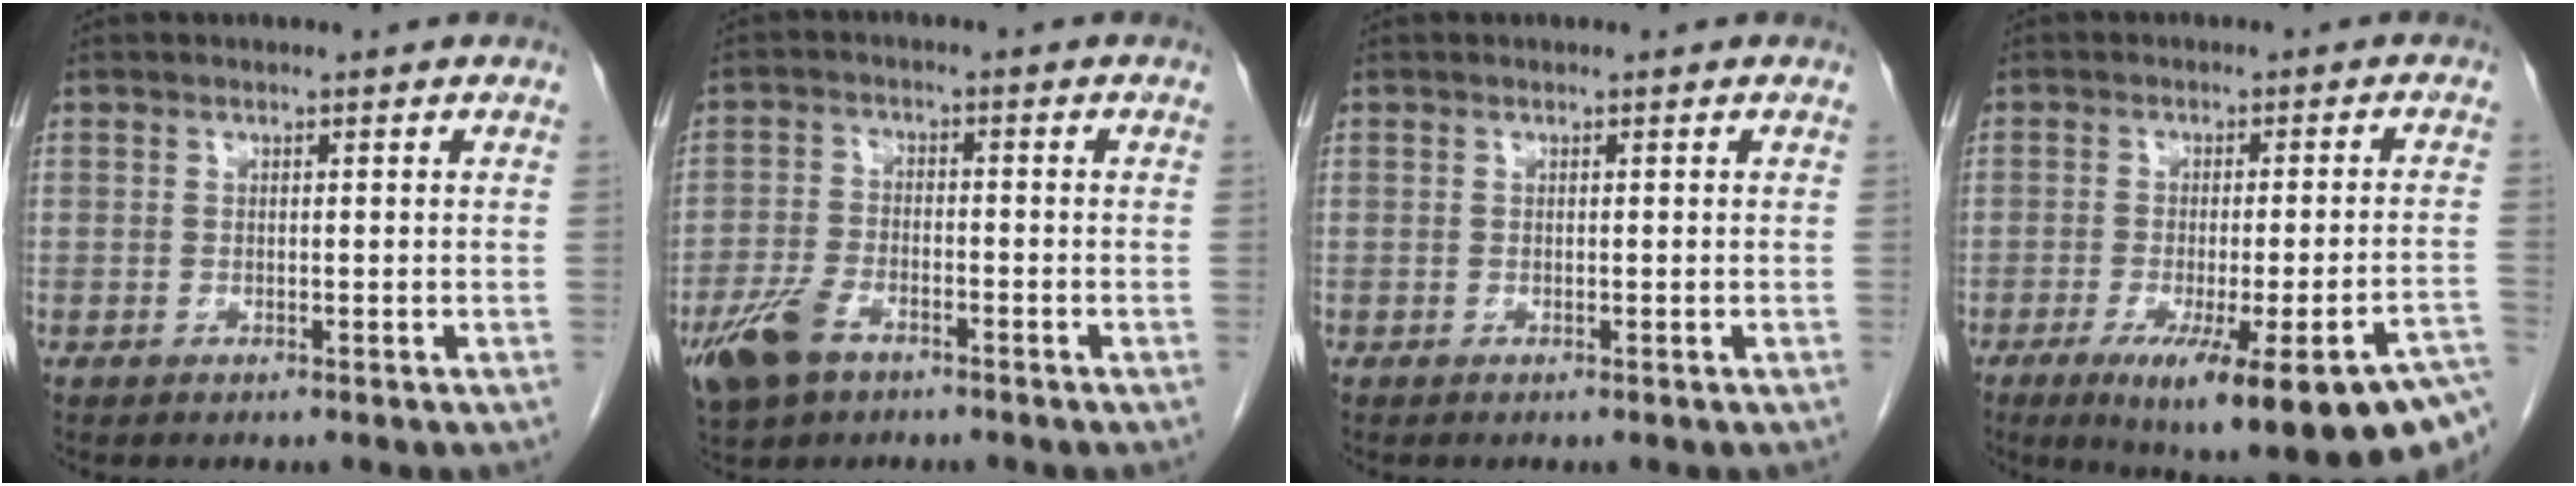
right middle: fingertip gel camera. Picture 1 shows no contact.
{"total": 7.4, "force": [-4.5, 3.7, 4.5], "torque": [-0.105, -0.003, -0.081]}
{"total": 0.0}
{"total": 21.5, "force": [-15.0, 1.8, 15.3], "torque": [-0.136, -0.020, -0.194]}